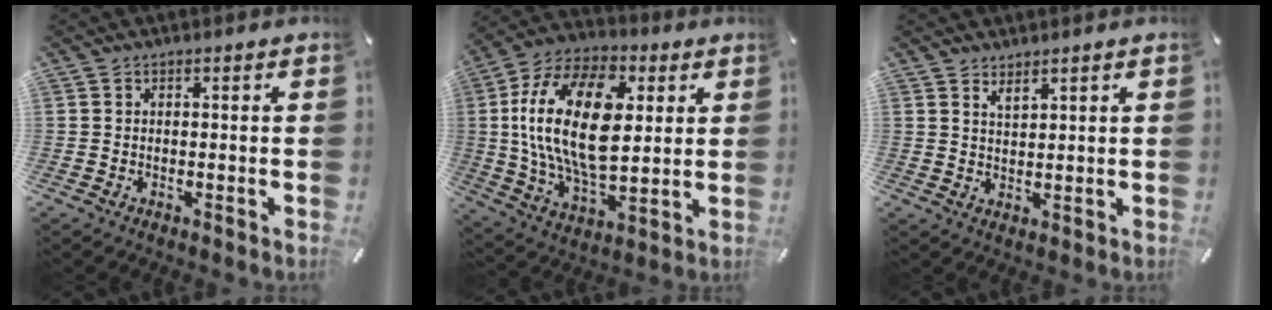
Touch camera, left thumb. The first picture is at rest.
{"total": 23.9, "force": [3.9, 14.5, 18.6], "torque": [-0.381, 0.007, 0.061]}
{"total": 2.5, "force": [2.3, 0.6, 0.7], "torque": [-0.015, -0.012, 0.043]}